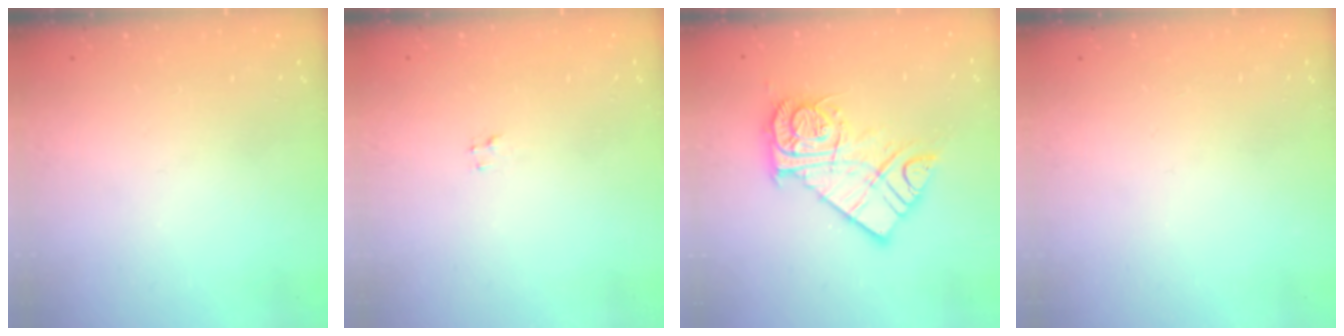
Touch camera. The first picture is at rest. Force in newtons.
{"total": 2.0, "press": 2.0, "slide": 0.2}
{"total": 13.4, "press": 13.4, "slide": 1.4}
{"total": 0.0}